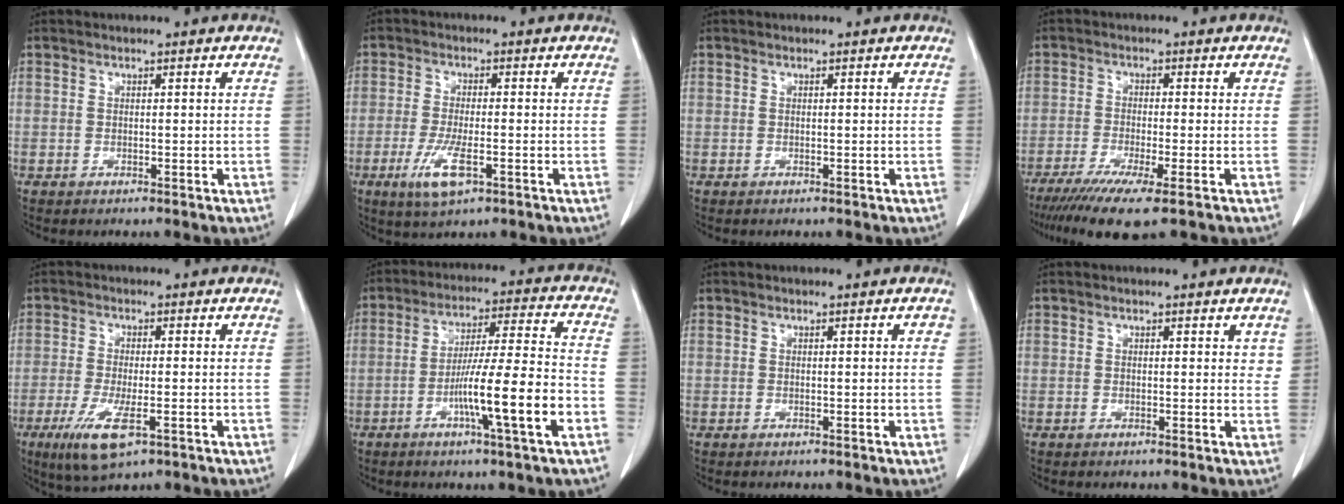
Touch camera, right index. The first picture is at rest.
{"total": 6.3, "force": [-2.7, 1.4, 5.5], "torque": [-0.112, -0.013, -0.045]}
{"total": 0.0}
{"total": 9.0, "force": [-5.9, 0.3, 6.8], "torque": [-0.112, -0.023, -0.095]}
{"total": 7.7, "force": [-3.6, 1.8, 6.5], "torque": [-0.131, -0.022, -0.058]}
{"total": 13.0, "force": [-4.7, -0.5, 12.1], "torque": [-0.207, -0.002, -0.080]}
{"total": 0.7, "force": [0.2, 0.3, 0.6], "torque": [-0.007, 0.005, 0.003]}
{"total": 1.5, "force": [1.0, 1.0, 0.6], "torque": [0.005, -0.002, 0.006]}